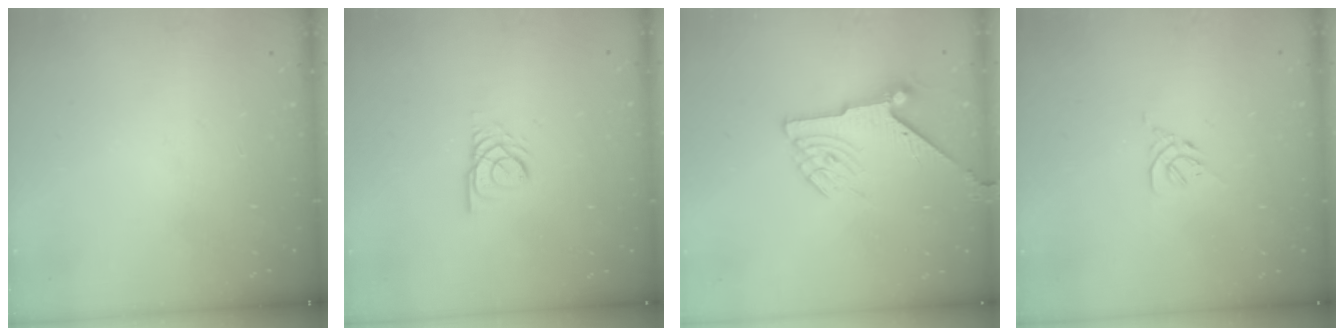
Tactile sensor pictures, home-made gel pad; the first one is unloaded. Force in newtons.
{"total": 3.1, "press": 3.0, "slide": 0.2}
{"total": 7.4, "press": 7.4, "slide": 0.1}
{"total": 2.6, "press": 2.5, "slide": 0.8}